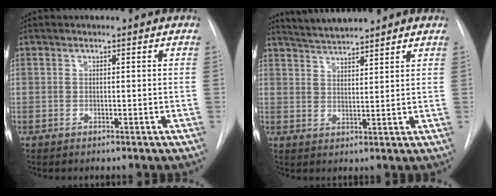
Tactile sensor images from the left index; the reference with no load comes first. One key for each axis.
{"total": 6.1, "fx": 5.8, "fy": 0.1, "fz": 1.9, "tx": -0.041, "ty": 0.019, "tz": 0.105}